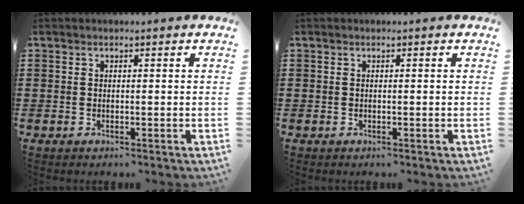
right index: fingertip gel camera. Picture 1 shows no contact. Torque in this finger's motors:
{"motor_torque": [0.00, 0.00, 0.00, 0.00]}